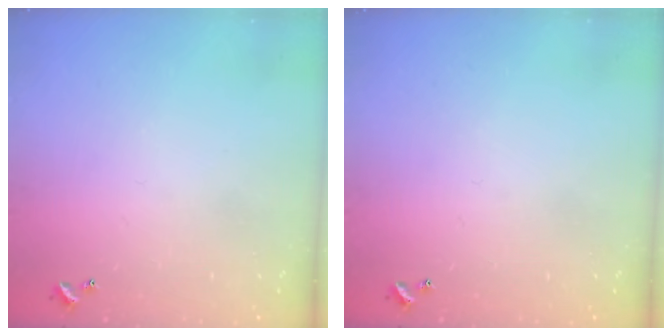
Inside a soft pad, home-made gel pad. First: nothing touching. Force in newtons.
{"total": 0.0}